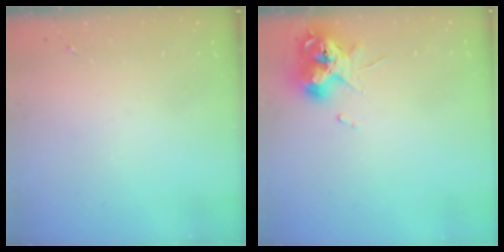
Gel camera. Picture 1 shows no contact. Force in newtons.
{"total": 11.3, "press": 11.2, "slide": 1.4}